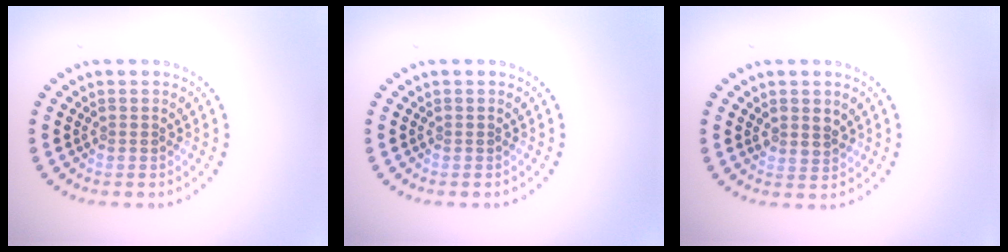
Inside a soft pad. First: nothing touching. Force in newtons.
{"total": 0.0}
{"total": 1.3, "press": 1.1, "slide": 0.7}